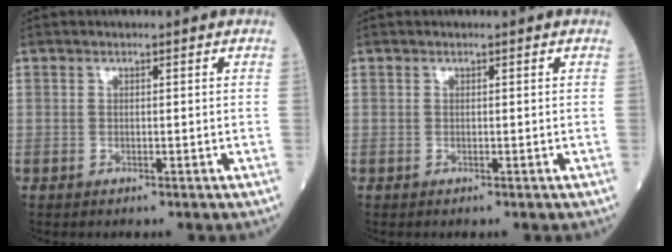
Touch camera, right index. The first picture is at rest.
{"total": 0.0}